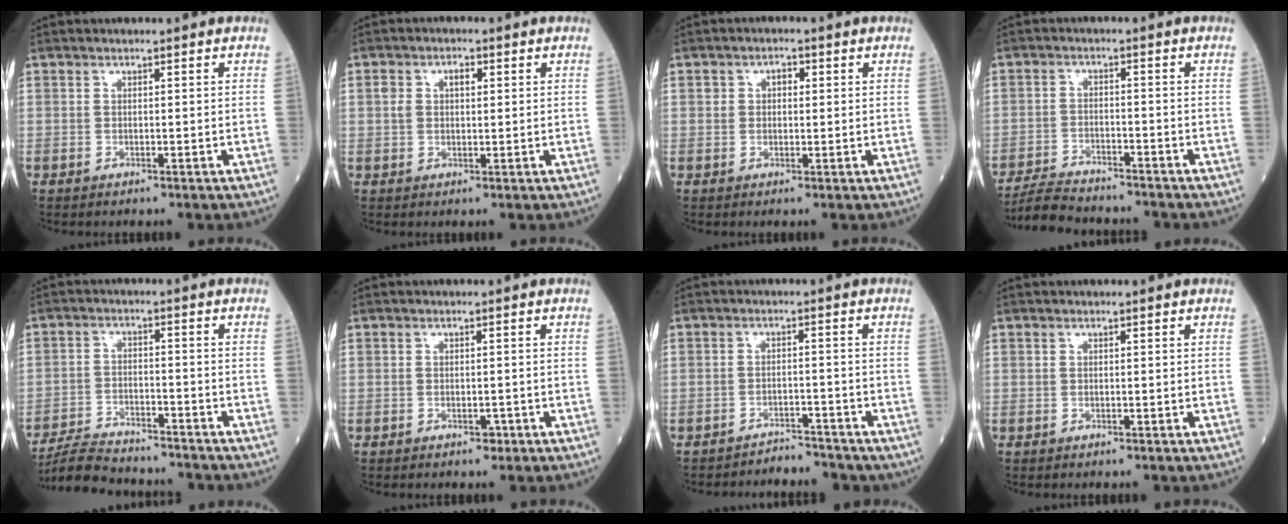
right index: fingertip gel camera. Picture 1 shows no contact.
{"total": 3.5, "force": [1.0, 2.2, 2.6], "torque": [-0.053, 0.017, 0.021]}
{"total": 2.4, "force": [0.6, 1.7, 1.5], "torque": [-0.025, 0.011, 0.009]}
{"total": 8.4, "force": [-8.0, 0.9, 2.4], "torque": [-0.040, -0.011, -0.133]}
{"total": 11.1, "force": [-10.6, 1.4, 3.2], "torque": [-0.054, 0.002, -0.174]}
{"total": 1.2, "force": [-0.8, 0.6, 0.8], "torque": [-0.006, 0.001, -0.009]}
{"total": 4.6, "force": [-4.4, 1.4, -0.4], "torque": [0.010, 0.006, -0.066]}
{"total": 0.0}